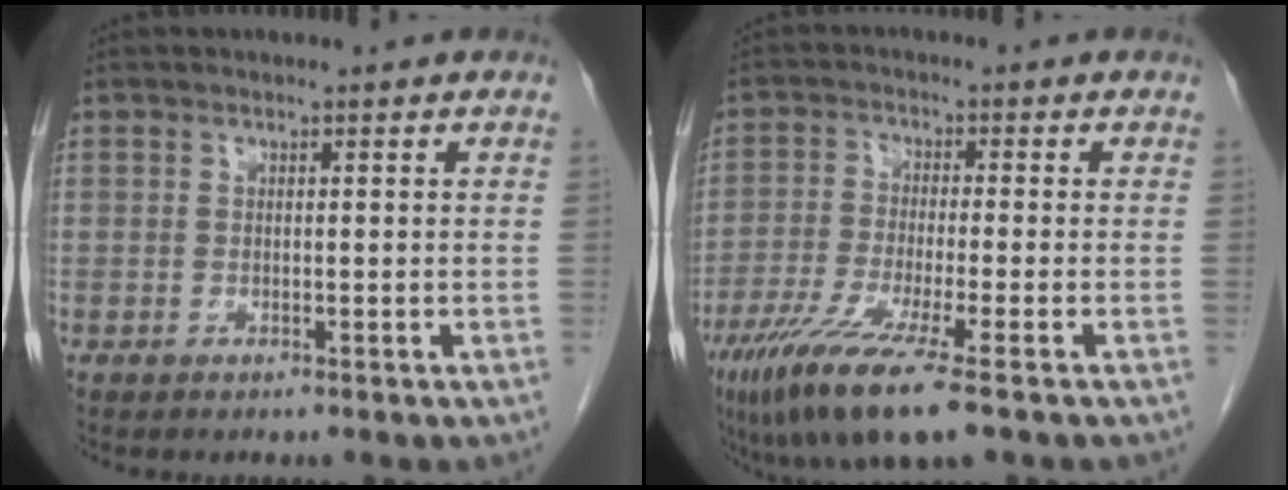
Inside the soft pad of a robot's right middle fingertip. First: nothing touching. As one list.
[{"total": 11.1, "force": [-6.8, 0.2, 8.8], "torque": [-0.170, -0.035, -0.118]}]